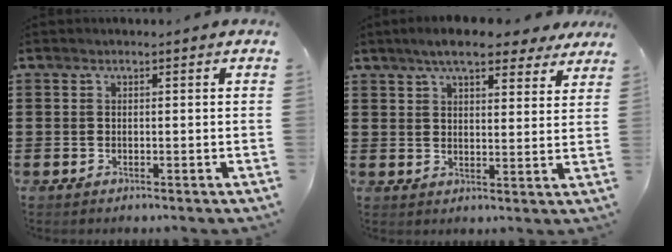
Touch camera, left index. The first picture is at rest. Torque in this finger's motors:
{"motor_torque": [2.14, 0.00, 0.77, 0.16]}